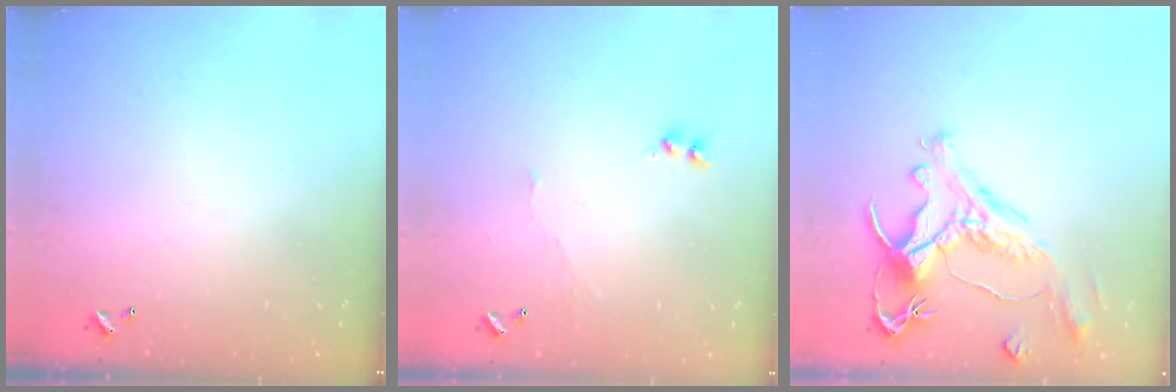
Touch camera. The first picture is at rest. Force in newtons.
{"total": 3.8, "press": 3.7, "slide": 0.6}
{"total": 1.8, "press": 1.2, "slide": 1.3}